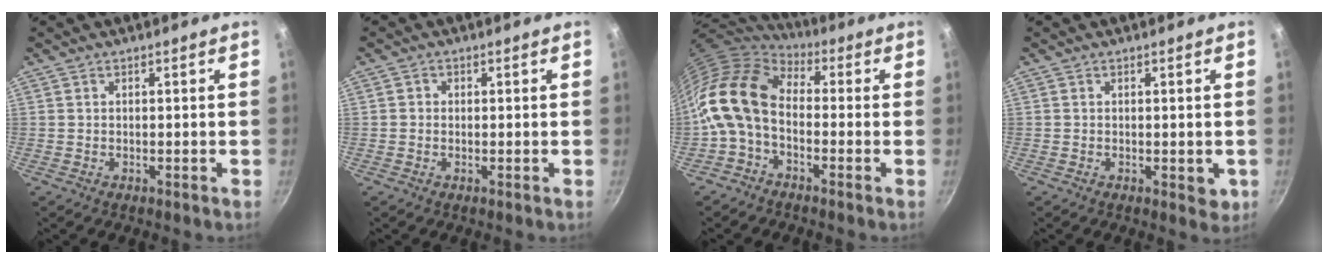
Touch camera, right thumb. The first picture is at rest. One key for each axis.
{"total": 1.1, "fx": -0.1, "fy": 1.0, "fz": 0.3, "tx": -0.002, "ty": 0.002, "tz": -0.004}
{"total": 14.0, "fx": -1.4, "fy": 9.1, "fz": 10.6, "tx": -0.192, "ty": 0.028, "tz": -0.047}
{"total": 2.7, "fx": -0.4, "fy": 1.3, "fz": 2.3, "tx": -0.026, "ty": -0.006, "tz": -0.004}